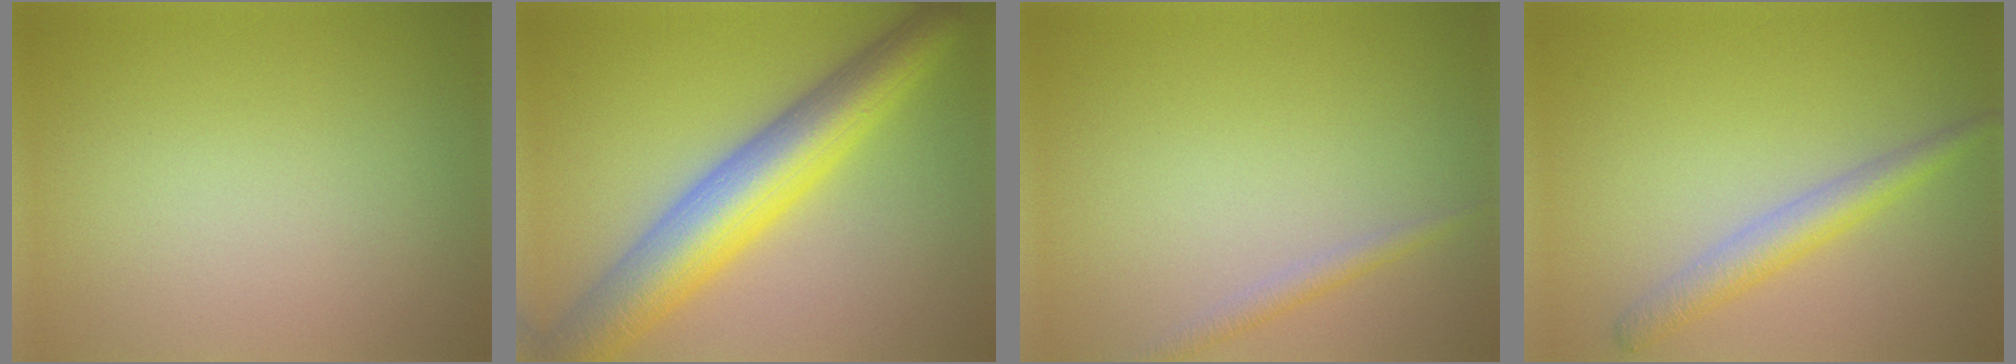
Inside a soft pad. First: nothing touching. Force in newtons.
{"total": 8.9, "press": 8.9, "slide": 0.2}
{"total": 1.5, "press": 1.5, "slide": 0.0}
{"total": 3.0, "press": 3.0, "slide": 0.1}